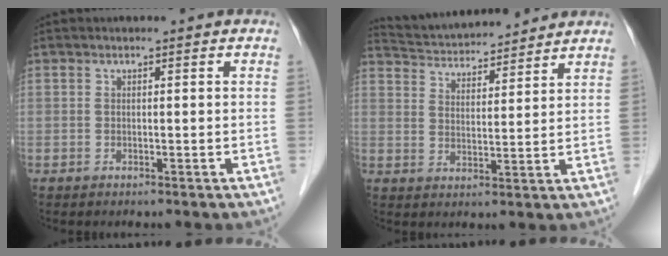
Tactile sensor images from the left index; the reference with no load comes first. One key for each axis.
{"total": 12.6, "fx": 12.0, "fy": 1.6, "fz": 3.3, "tx": -0.063, "ty": 0.022, "tz": 0.193}